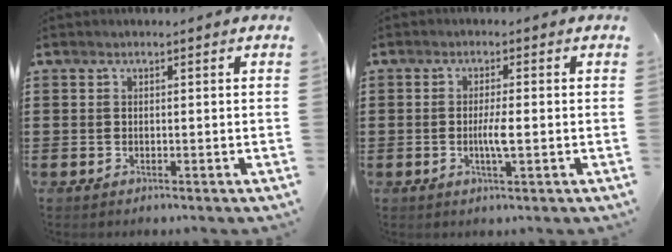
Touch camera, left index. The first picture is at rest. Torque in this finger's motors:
{"motor_torque": [0.16, 0.05, 0.28, 0.07]}